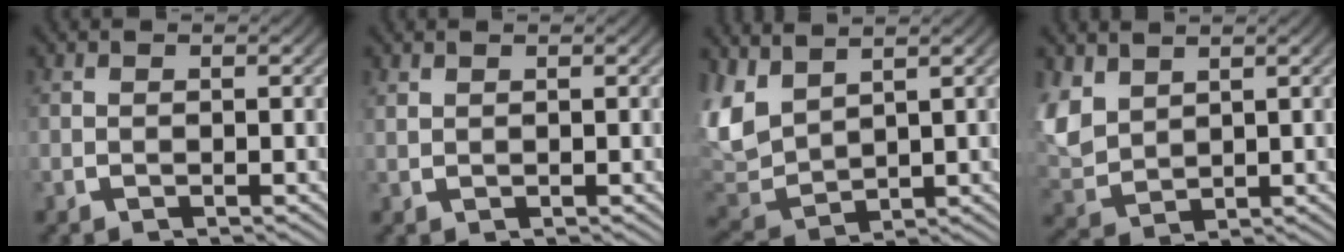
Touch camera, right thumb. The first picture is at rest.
{"total": 0.7, "force": [0.7, 0.1, 0.1], "torque": [-0.001, 0.002, 0.018]}
{"total": 7.2, "force": [0.9, 5.4, 4.7], "torque": [-0.149, -0.033, 0.041]}
{"total": 5.2, "force": [0.8, 4.1, 3.2], "torque": [-0.109, -0.028, 0.039]}